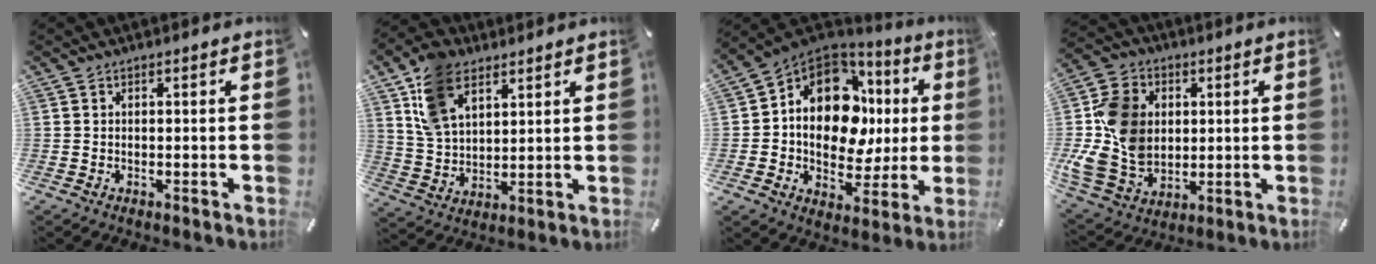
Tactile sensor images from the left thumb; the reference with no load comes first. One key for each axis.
{"total": 11.5, "fx": 6.3, "fy": 7.4, "fz": 6.2, "tx": -0.146, "ty": -0.008, "tz": 0.120}
{"total": 16.5, "fx": 2.2, "fy": 12.1, "fz": 11.0, "tx": -0.193, "ty": -0.016, "tz": 0.038}
{"total": 15.4, "fx": 1.4, "fy": 12.9, "fz": 8.3, "tx": -0.185, "ty": 0.007, "tz": 0.030}